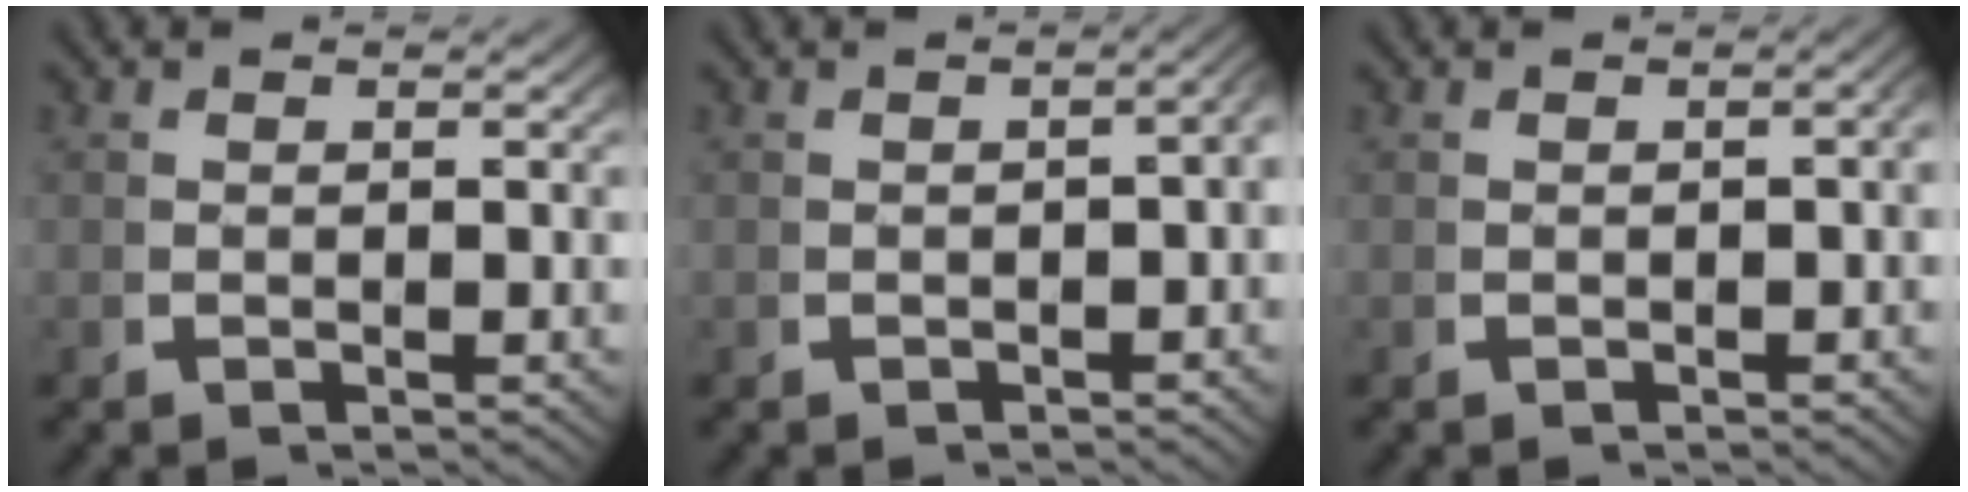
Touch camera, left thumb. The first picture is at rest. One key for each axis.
{"total": 3.1, "fx": -0.7, "fy": 1.5, "fz": 2.6, "tx": -0.028, "ty": 0.010, "tz": -0.011}
{"total": 1.2, "fx": -0.5, "fy": 0.5, "fz": 1.0, "tx": -0.011, "ty": 0.003, "tz": -0.007}